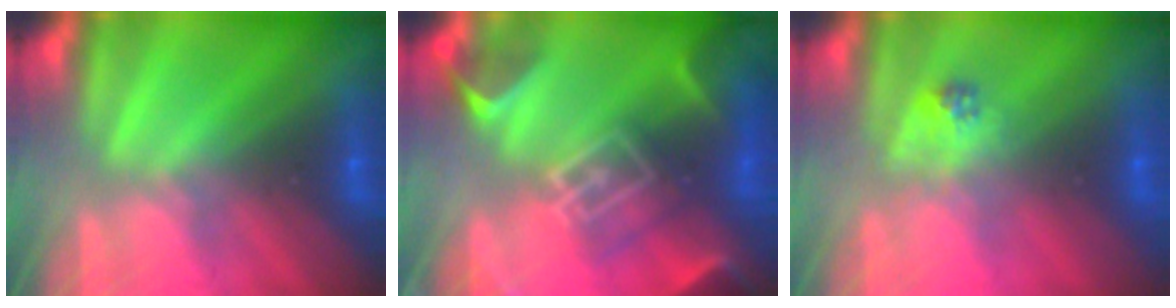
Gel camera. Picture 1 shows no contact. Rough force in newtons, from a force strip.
{"total": 9.1}
{"total": 2.3}